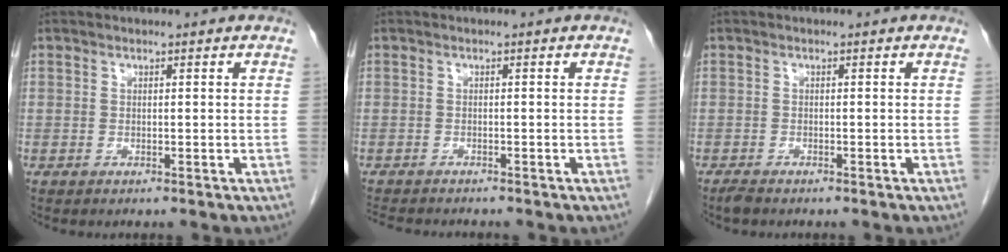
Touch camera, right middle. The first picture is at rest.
{"total": 5.0, "force": [-4.6, 0.8, 1.7], "torque": [-0.027, -0.012, -0.072]}
{"total": 1.2, "force": [-1.0, 0.3, 0.5], "torque": [-0.017, -0.003, -0.018]}